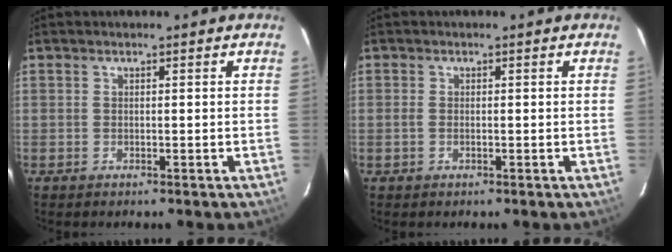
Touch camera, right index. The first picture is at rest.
{"total": 1.0, "force": [-0.3, 0.6, 0.8], "torque": [-0.018, 0.000, -0.008]}